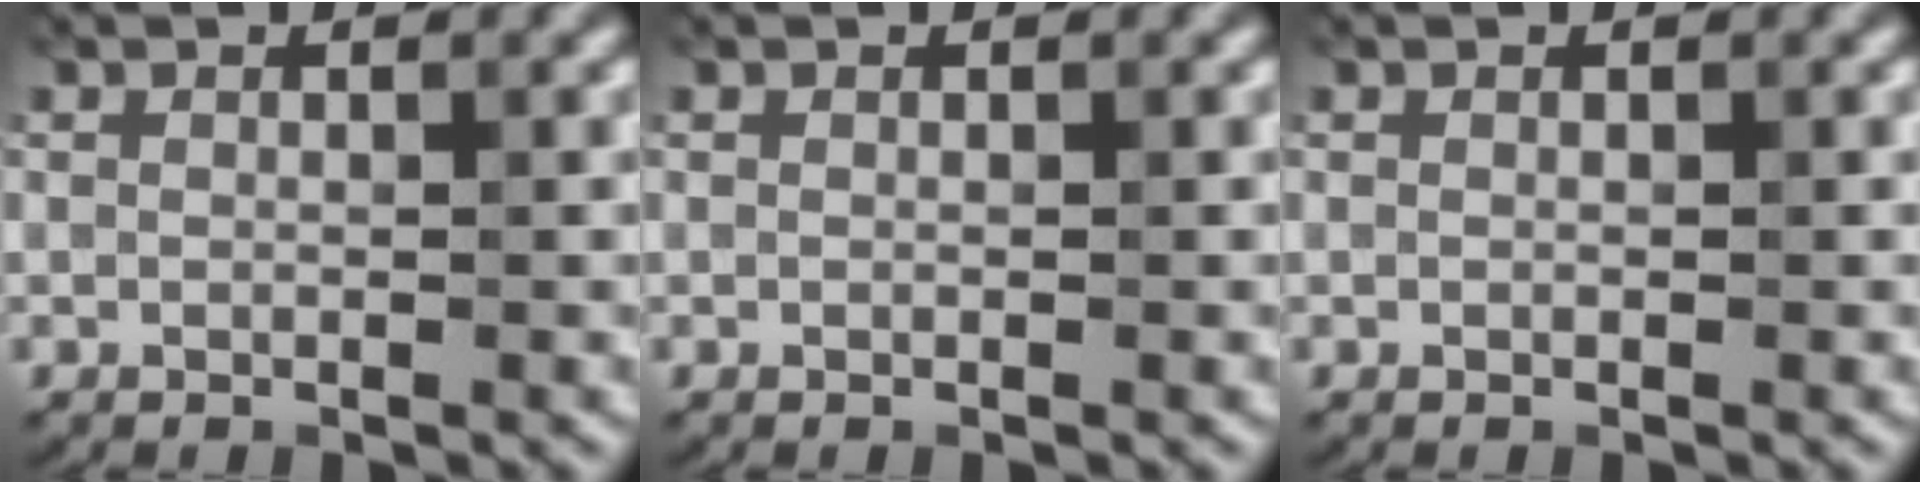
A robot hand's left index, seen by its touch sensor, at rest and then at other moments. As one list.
[{"total": 0.0}, {"total": 0.0}]